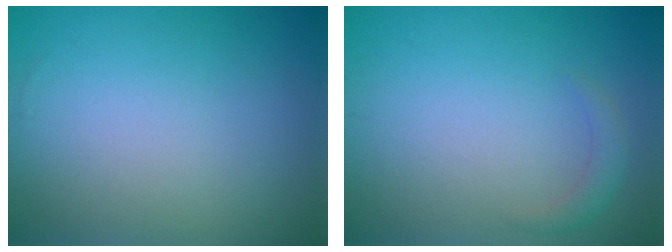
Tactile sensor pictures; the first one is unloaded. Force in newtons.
{"total": 1.3, "press": 1.2, "slide": 0.1}